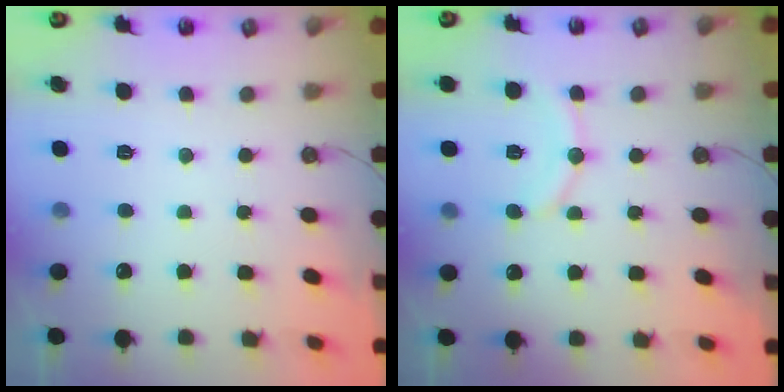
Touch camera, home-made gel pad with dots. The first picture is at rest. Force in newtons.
{"total": 9.4, "press": 9.3, "slide": 1.0}